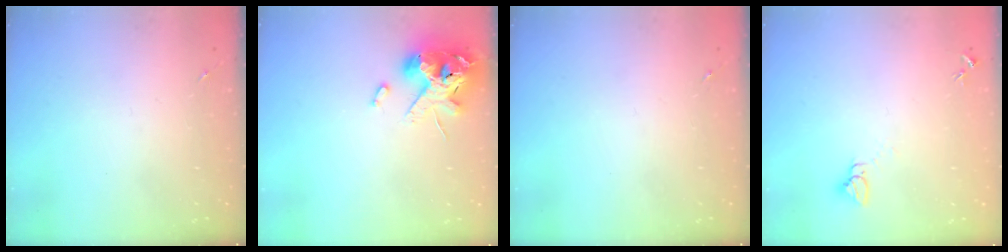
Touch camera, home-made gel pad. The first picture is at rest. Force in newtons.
{"total": 14.4, "press": 14.3, "slide": 2.2}
{"total": 0.0}
{"total": 2.8, "press": 2.8, "slide": 0.1}